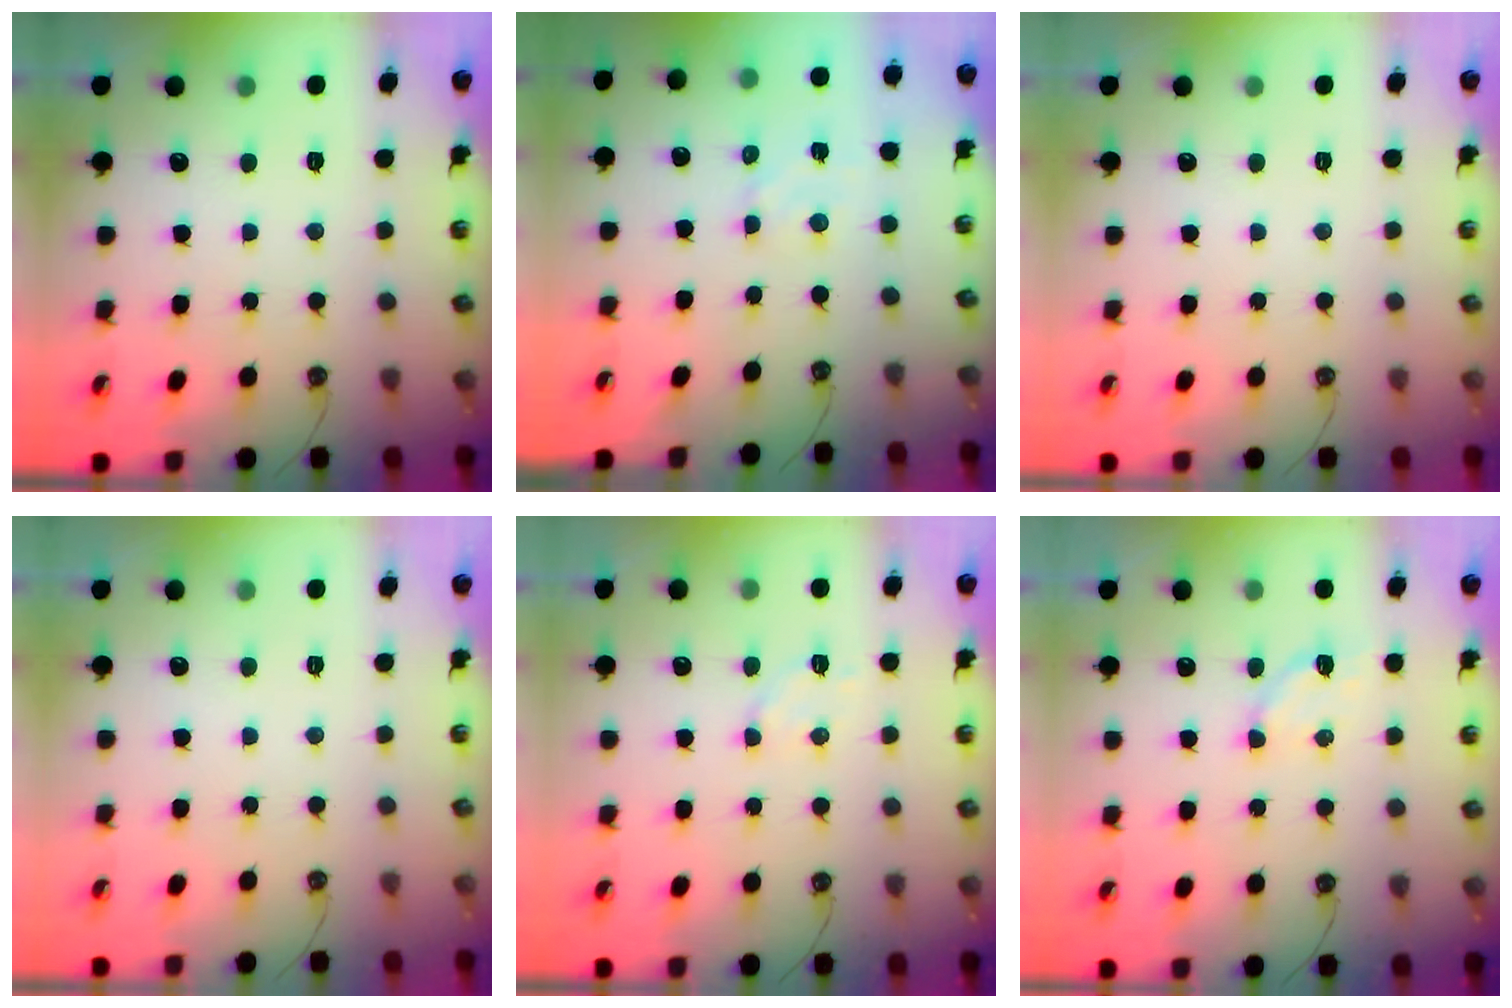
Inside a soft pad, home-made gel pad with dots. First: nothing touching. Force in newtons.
{"total": 3.0, "press": 2.9, "slide": 0.6}
{"total": 0.0}
{"total": 0.0}
{"total": 4.9, "press": 4.8, "slide": 0.7}
{"total": 4.5, "press": 4.3, "slide": 1.1}